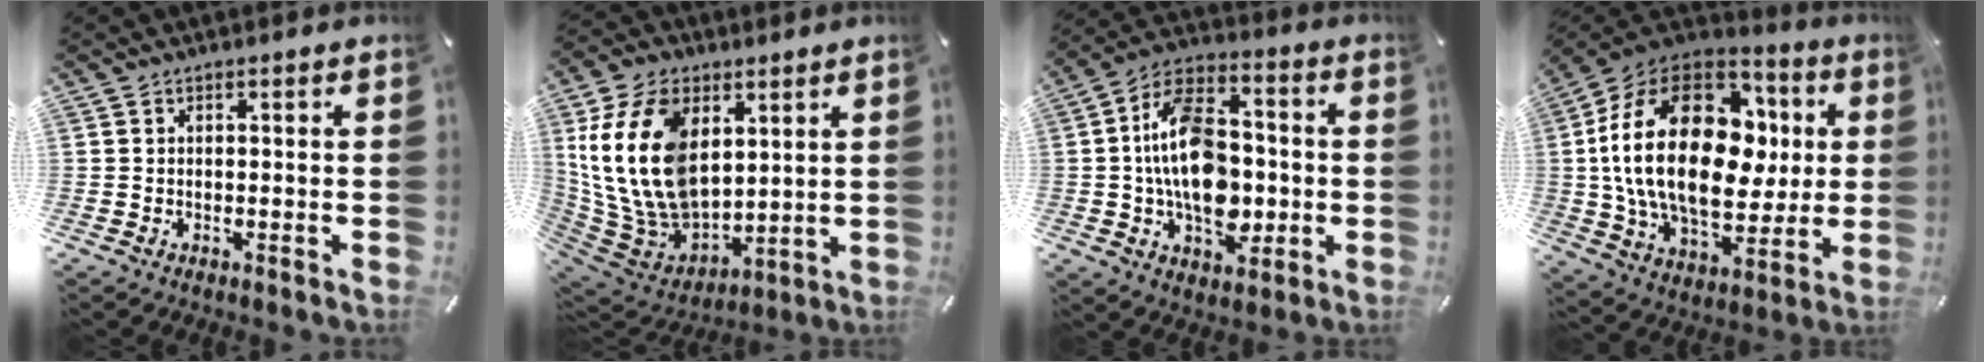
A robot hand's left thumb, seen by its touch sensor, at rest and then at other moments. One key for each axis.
{"total": 21.0, "fx": 6.0, "fy": 14.3, "fz": 14.2, "tx": -0.327, "ty": -0.027, "tz": 0.110}
{"total": 17.5, "fx": -1.4, "fy": 11.5, "fz": 13.1, "tx": -0.258, "ty": 0.012, "tz": -0.024}
{"total": 29.2, "fx": 3.0, "fy": 19.1, "fz": 21.9, "tx": -0.437, "ty": 0.003, "tz": 0.057}